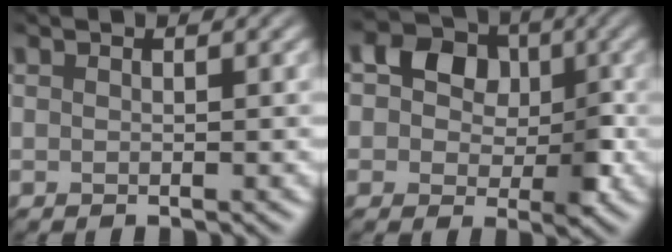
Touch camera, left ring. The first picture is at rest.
{"total": 6.6, "force": [0.4, 5.3, 3.9], "torque": [-0.050, 0.015, -0.028]}